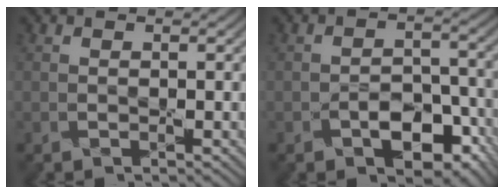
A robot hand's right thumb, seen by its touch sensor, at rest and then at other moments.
{"total": 6.8, "force": [-3.3, 3.9, 4.4], "torque": [-0.063, -0.006, -0.052]}